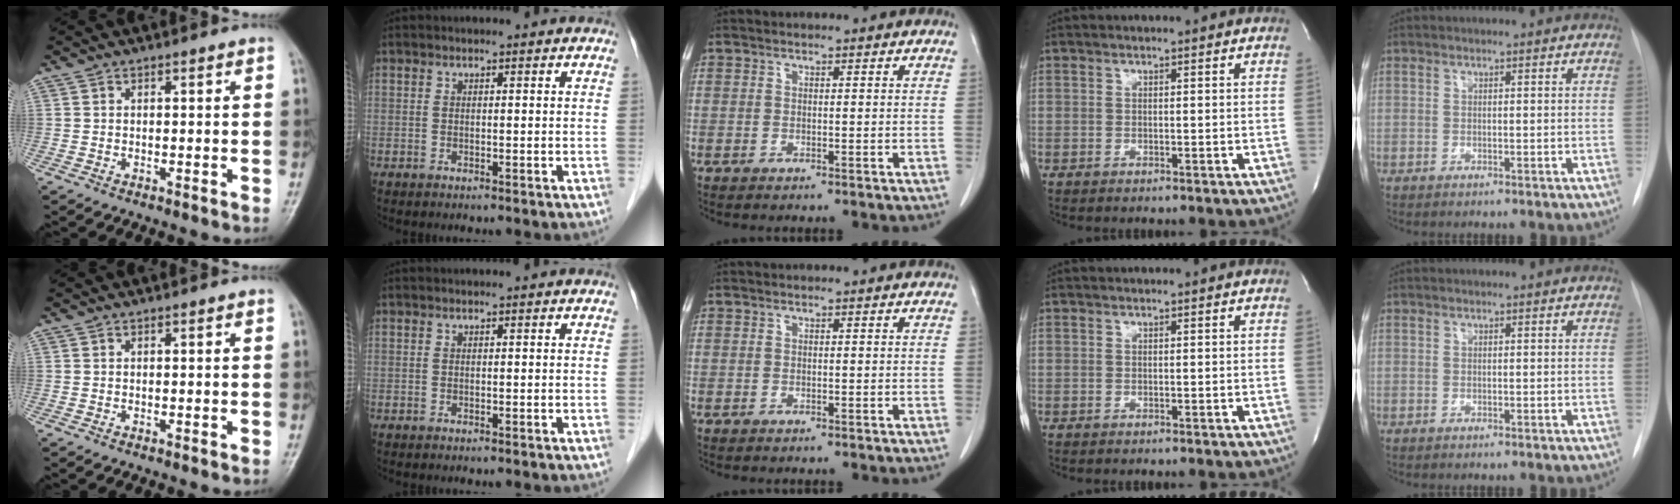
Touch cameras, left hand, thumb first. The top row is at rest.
{}